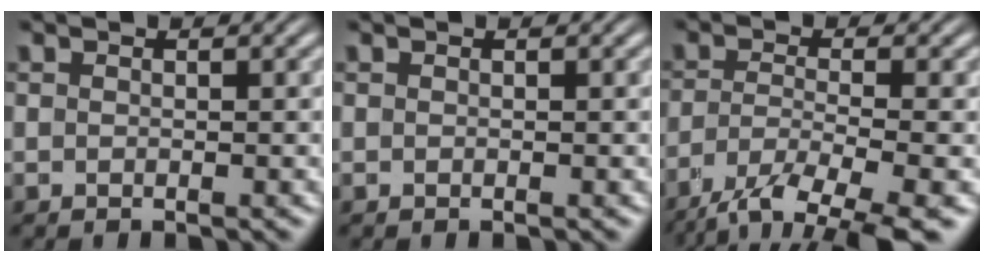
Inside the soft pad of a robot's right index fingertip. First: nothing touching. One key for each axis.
{"total": 0.0}
{"total": 7.5, "fx": -3.9, "fy": 3.4, "fz": 5.4, "tx": -0.103, "ty": -0.035, "tz": -0.046}